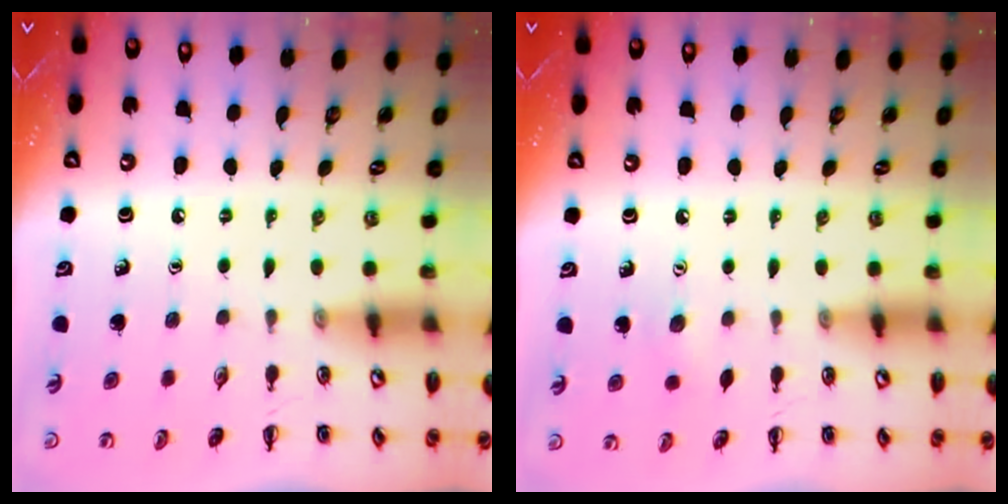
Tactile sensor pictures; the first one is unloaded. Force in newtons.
{"total": 2.8, "press": 2.8, "slide": 0.7}